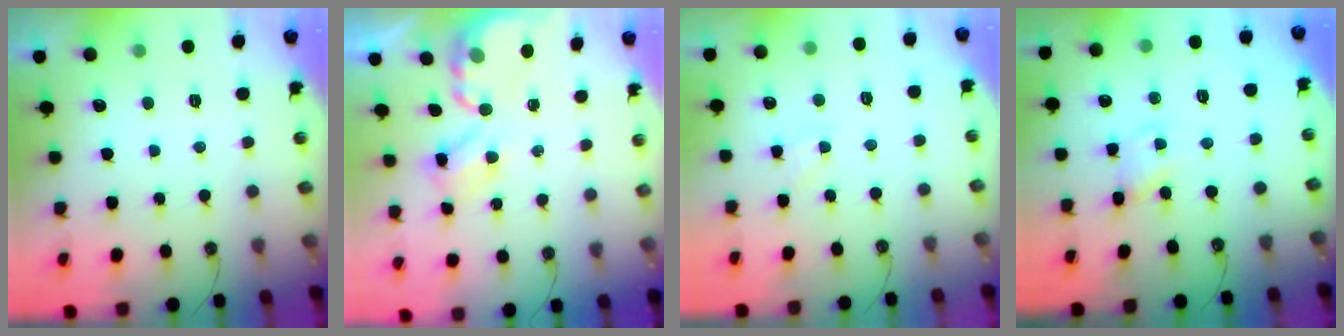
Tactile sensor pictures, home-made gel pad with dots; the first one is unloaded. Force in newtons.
{"total": 3.9, "press": 3.9, "slide": 0.2}
{"total": 2.4, "press": 2.4, "slide": 0.4}
{"total": 1.2, "press": 1.2, "slide": 0.1}